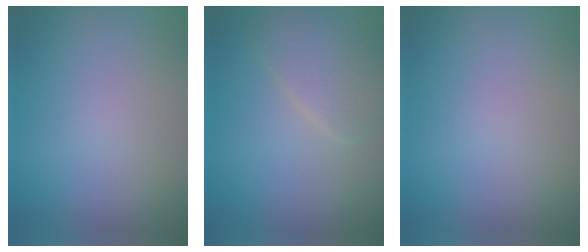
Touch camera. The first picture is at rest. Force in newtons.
{"total": 3.2, "press": 3.2, "slide": 0.1}
{"total": 0.0}